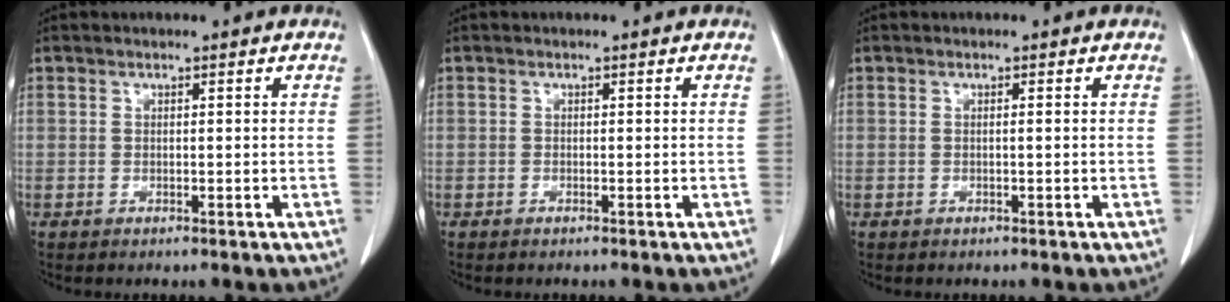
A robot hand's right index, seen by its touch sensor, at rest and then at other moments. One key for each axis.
{"total": 0.0}
{"total": 0.0}